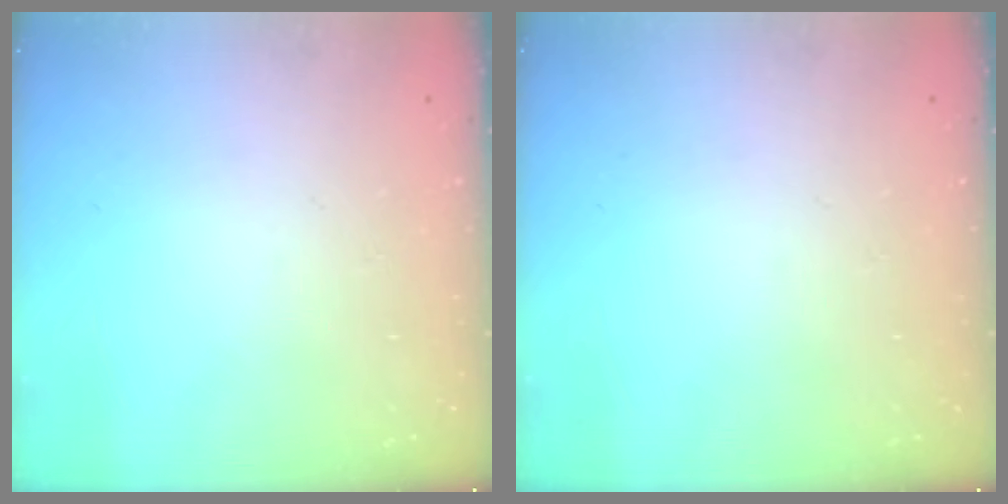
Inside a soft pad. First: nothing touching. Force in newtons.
{"total": 0.0}